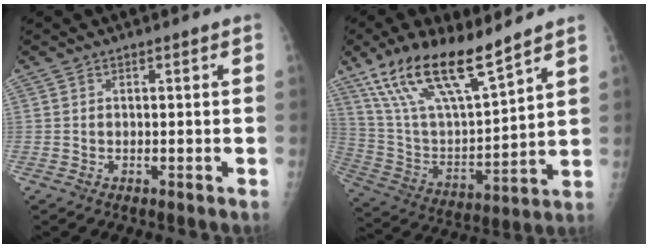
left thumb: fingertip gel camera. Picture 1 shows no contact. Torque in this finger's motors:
{"motor_torque": [0.99, 0.94, 1.43, -1.34, 0.56]}